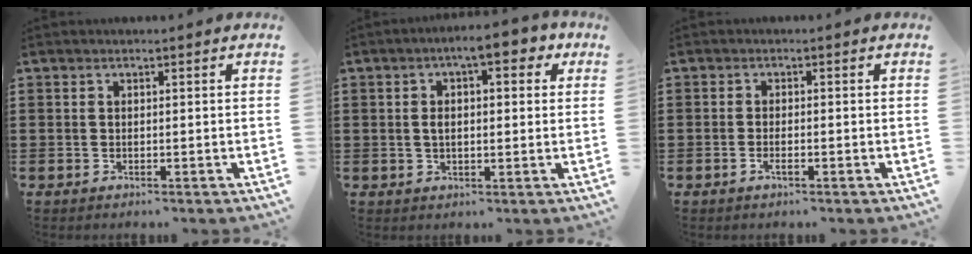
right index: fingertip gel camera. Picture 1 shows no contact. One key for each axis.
{"total": 5.7, "fx": 2.1, "fy": 1.8, "fz": 4.9, "tx": -0.085, "ty": 0.003, "tz": 0.029}
{"total": 1.2, "fx": -0.6, "fy": 0.2, "fz": 1.0, "tx": -0.026, "ty": -0.006, "tz": -0.012}